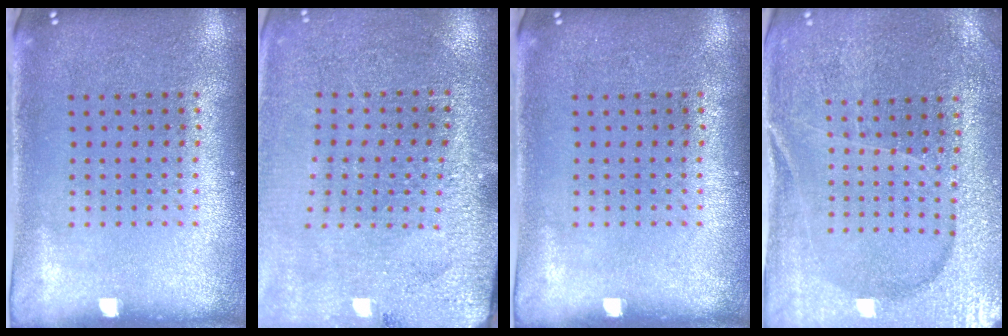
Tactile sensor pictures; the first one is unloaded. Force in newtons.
{"total": 2.9, "press": 2.9, "slide": 0.2}
{"total": 0.0}
{"total": 3.1, "press": 3.1, "slide": 0.4}